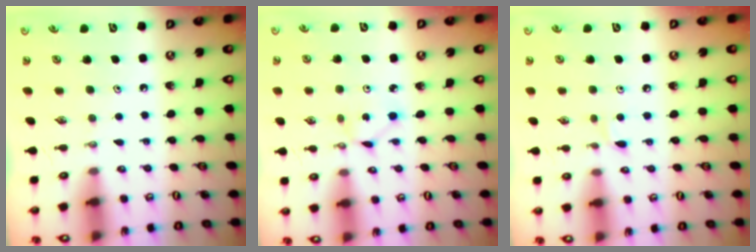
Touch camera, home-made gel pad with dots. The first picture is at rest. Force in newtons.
{"total": 1.5, "press": 1.5, "slide": 0.2}
{"total": 4.7, "press": 4.6, "slide": 0.6}